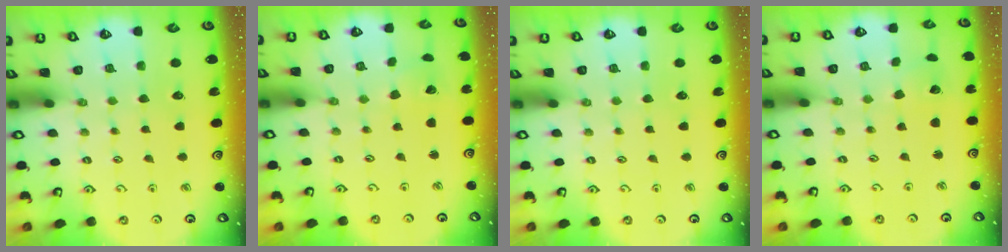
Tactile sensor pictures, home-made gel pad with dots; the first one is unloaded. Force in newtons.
{"total": 2.2, "press": 2.2, "slide": 0.2}
{"total": 0.0}
{"total": 2.3, "press": 2.3, "slide": 0.2}